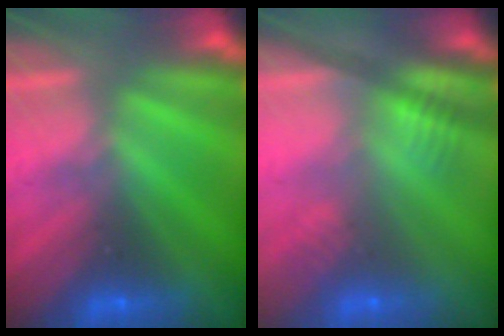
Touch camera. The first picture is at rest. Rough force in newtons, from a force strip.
{"total": 2.5}